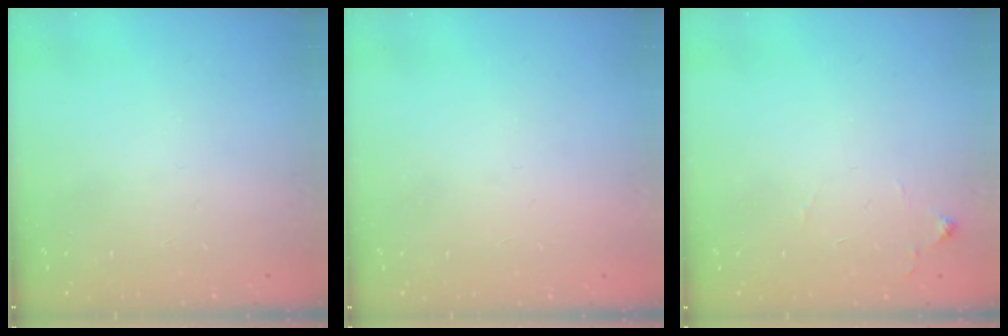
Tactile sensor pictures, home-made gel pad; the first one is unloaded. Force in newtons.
{"total": 1.5, "press": 1.5, "slide": 0.1}
{"total": 6.7, "press": 6.7, "slide": 0.9}